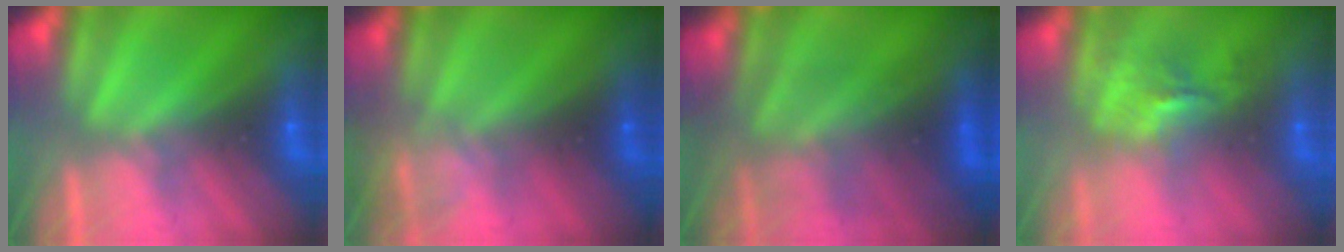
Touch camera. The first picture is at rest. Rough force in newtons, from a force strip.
{"total": 2.3}
{"total": 4.4}
{"total": 2.6}